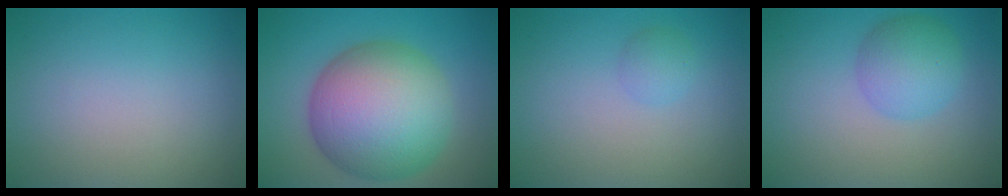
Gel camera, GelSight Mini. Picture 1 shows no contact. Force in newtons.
{"total": 13.3, "press": 13.3, "slide": 0.4}
{"total": 1.2, "press": 1.2, "slide": 0.1}
{"total": 3.7, "press": 3.7, "slide": 0.2}